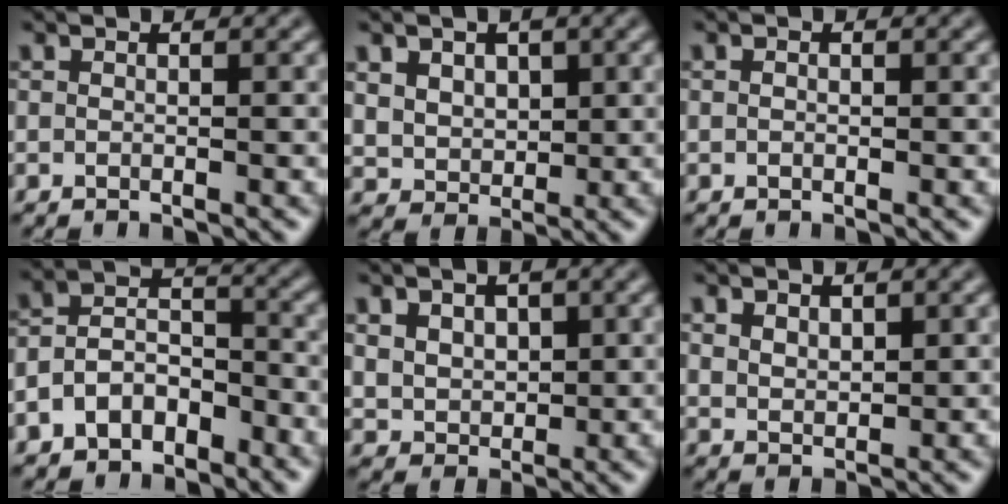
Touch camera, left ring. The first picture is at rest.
{"total": 4.2, "force": [1.6, 3.1, 2.2], "torque": [-0.056, 0.004, 0.031]}
{"total": 0.6, "force": [0.0, 0.4, 0.4], "torque": [-0.007, -0.003, 0.000]}
{"total": 4.8, "force": [-2.6, 3.1, 2.5], "torque": [-0.046, 0.005, -0.055]}
{"total": 3.7, "force": [1.2, 2.7, 2.1], "torque": [-0.043, 0.005, 0.018]}
{"total": 2.0, "force": [1.0, 1.2, 1.2], "torque": [-0.024, -0.004, 0.022]}